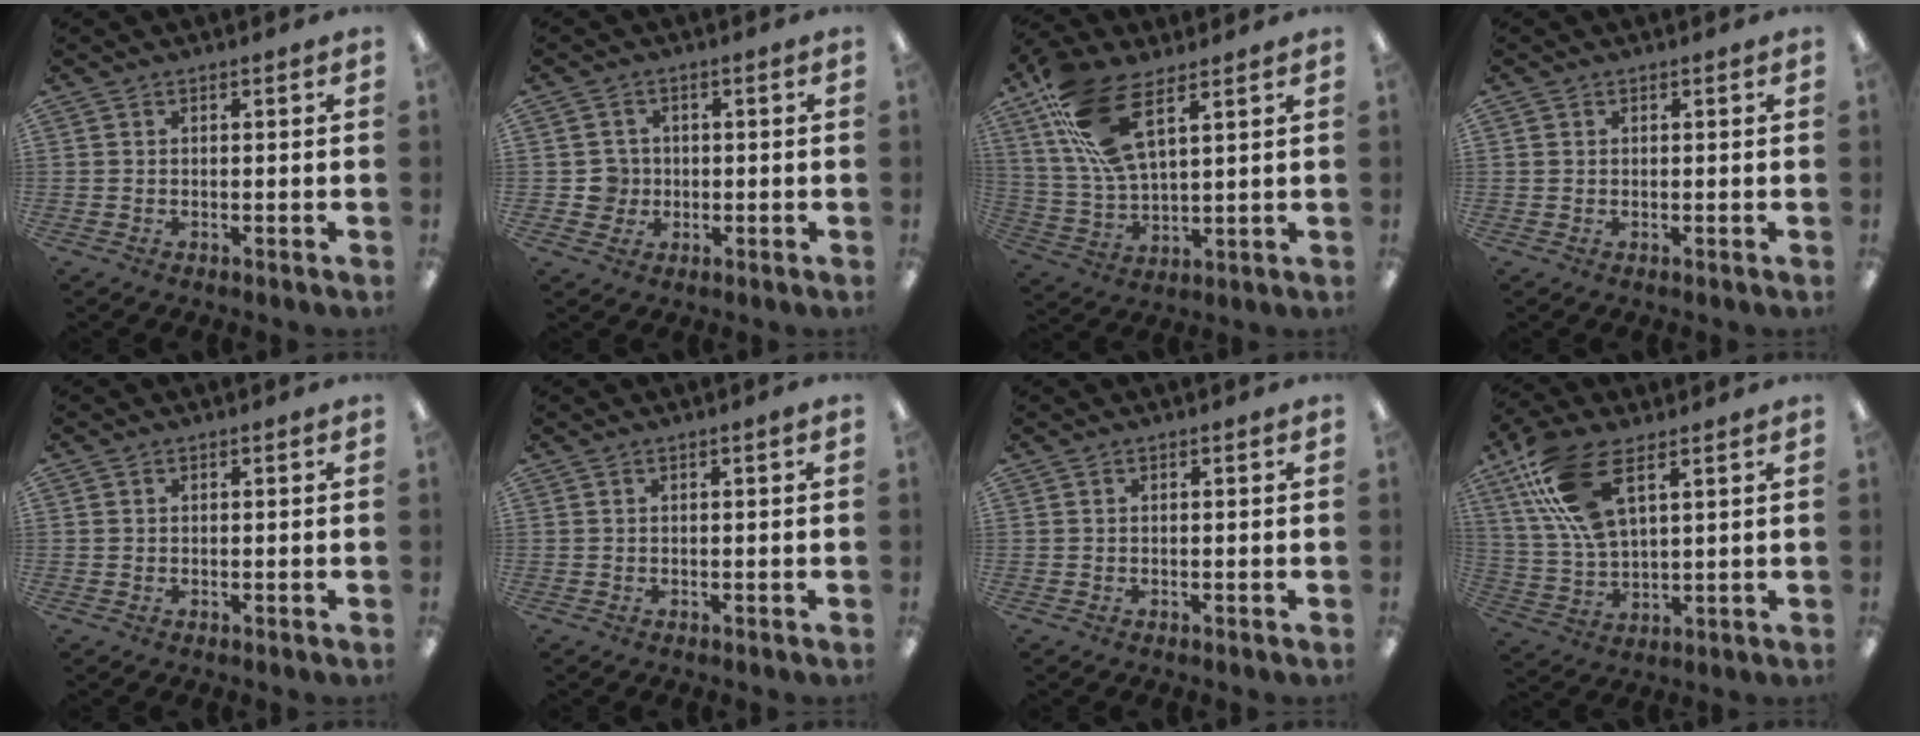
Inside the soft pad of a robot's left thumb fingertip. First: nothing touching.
{"total": 4.4, "force": [-0.2, 4.3, 0.6], "torque": [-0.004, 0.005, -0.006]}
{"total": 16.5, "force": [9.2, 6.7, 11.9], "torque": [-0.254, -0.027, 0.169]}
{"total": 0.9, "force": [0.3, 0.9, 0.2], "torque": [-0.005, 0.005, 0.004]}
{"total": 0.6, "force": [0.2, 0.6, 0.1], "torque": [-0.003, 0.005, 0.002]}
{"total": 0.5, "force": [0.1, 0.0, 0.5], "torque": [-0.008, 0.000, 0.002]}
{"total": 0.0}
{"total": 15.2, "force": [7.9, 6.7, 11.1], "torque": [-0.244, -0.016, 0.145]}